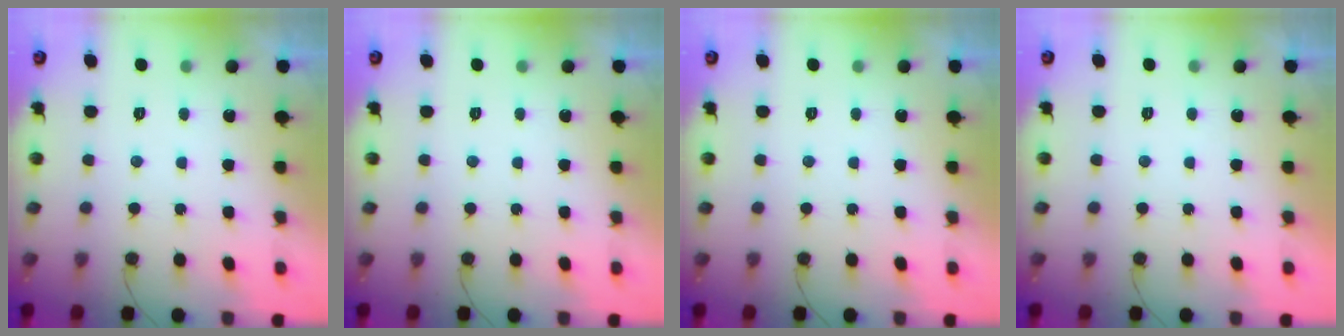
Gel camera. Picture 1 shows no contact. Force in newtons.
{"total": 0.0}
{"total": 0.0}
{"total": 1.8, "press": 1.8, "slide": 0.1}